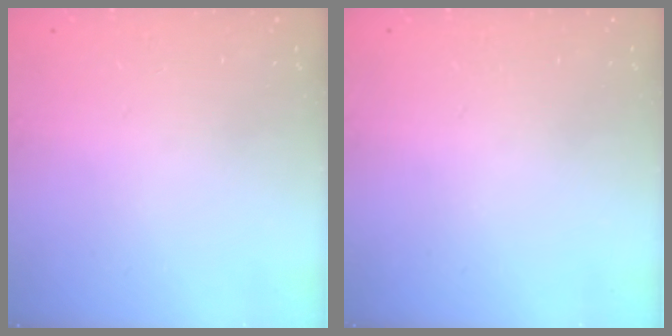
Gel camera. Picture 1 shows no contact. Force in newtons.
{"total": 0.0}